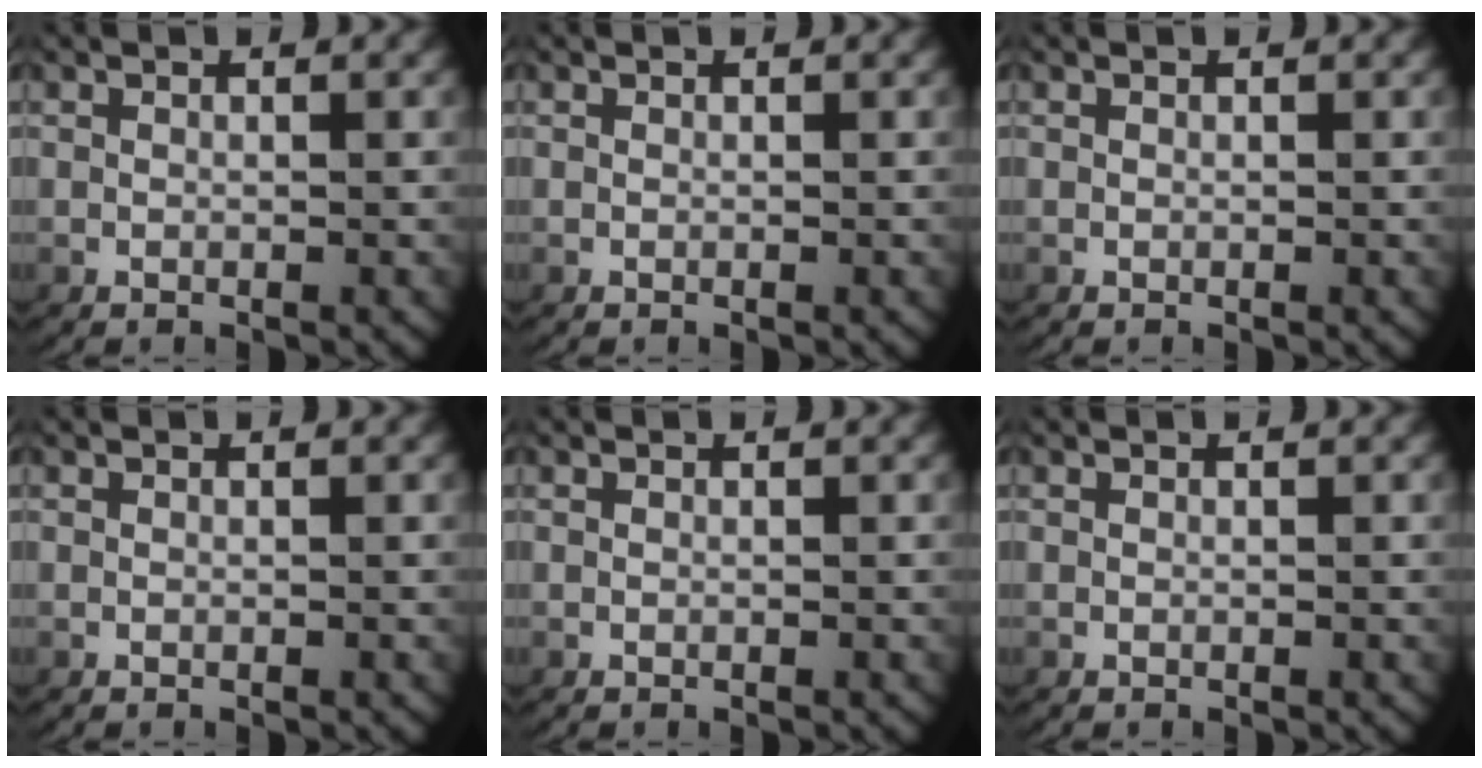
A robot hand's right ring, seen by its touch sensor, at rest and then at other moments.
{"total": 0.0}
{"total": 0.0}
{"total": 0.0}
{"total": 0.0}
{"total": 0.0}